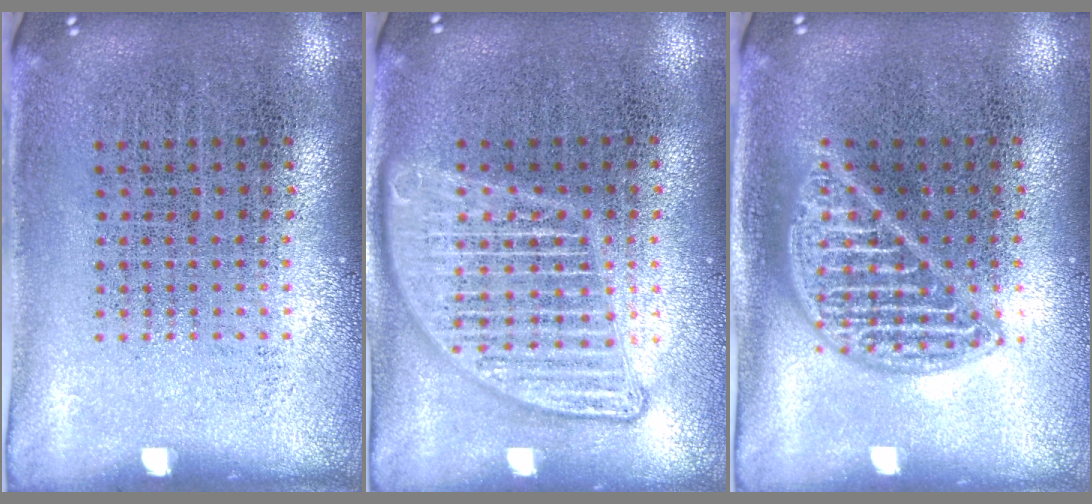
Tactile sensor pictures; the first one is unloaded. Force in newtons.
{"total": 3.0, "press": 3.0, "slide": 0.3}
{"total": 2.1, "press": 2.1, "slide": 0.2}